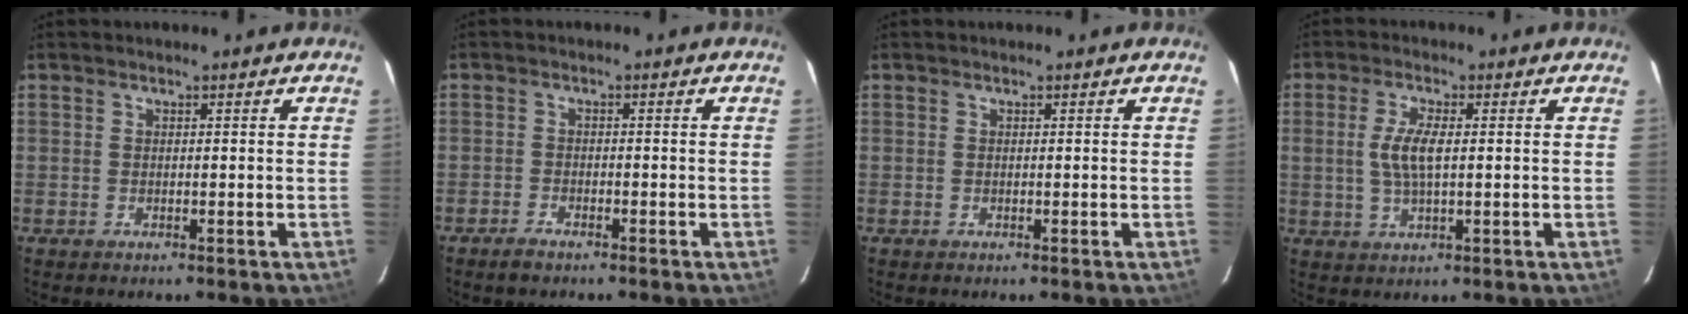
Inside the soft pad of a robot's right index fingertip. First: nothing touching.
{"total": 2.2, "force": [-1.9, 0.8, 0.8], "torque": [-0.026, 0.001, -0.036]}
{"total": 0.0}
{"total": 5.6, "force": [0.5, 1.9, 5.3], "torque": [-0.105, 0.001, 0.010]}